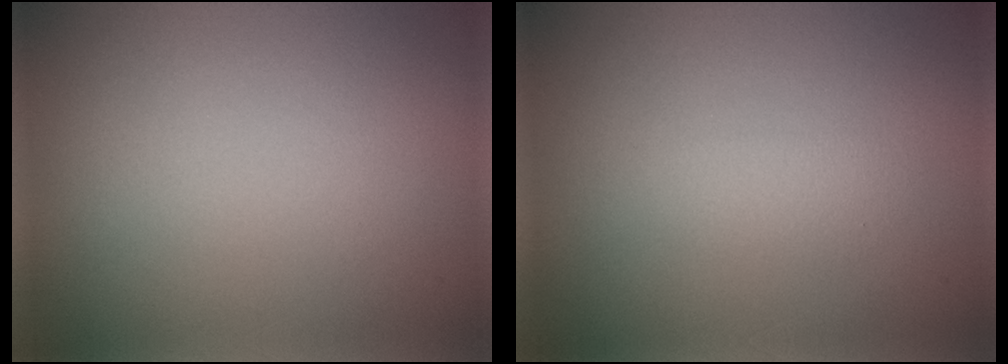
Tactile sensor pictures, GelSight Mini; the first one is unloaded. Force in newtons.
{"total": 1.1, "press": 1.1, "slide": 0.0}